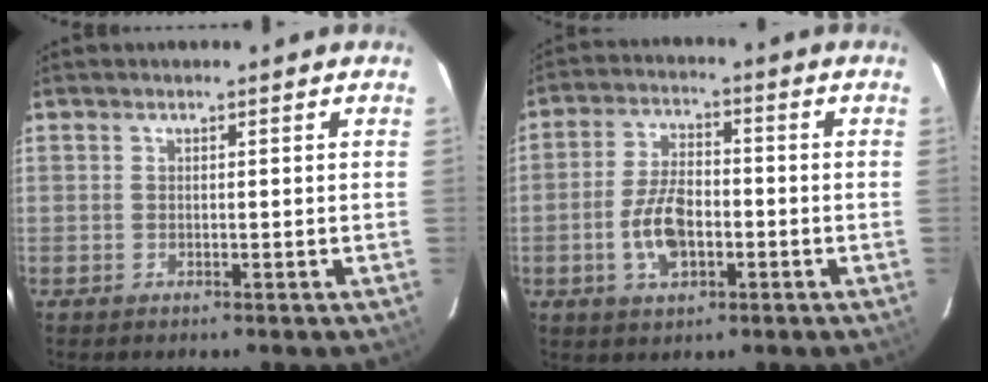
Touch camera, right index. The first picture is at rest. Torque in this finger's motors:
{"motor_torque": [0.36, -0.34, 0.16, 0.08]}